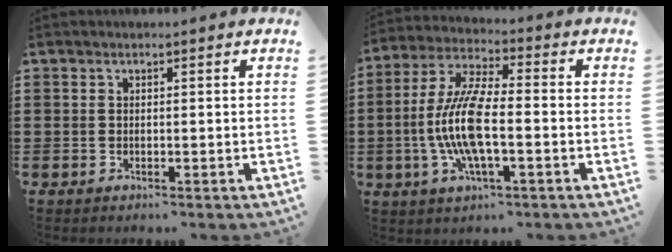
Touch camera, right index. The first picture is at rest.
{"total": 10.6, "force": [-2.0, 3.2, 9.9], "torque": [-0.220, -0.012, -0.044]}